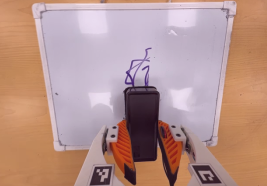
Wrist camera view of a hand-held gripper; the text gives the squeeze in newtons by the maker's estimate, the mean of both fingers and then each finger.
{"total": 11.2, "left": 9.8, "right": 12.5}